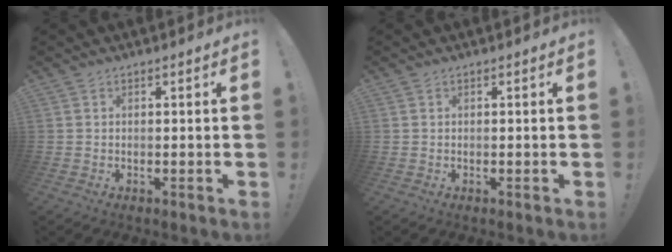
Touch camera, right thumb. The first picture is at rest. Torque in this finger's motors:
{"motor_torque": [-0.06, -0.01, -0.36, 0.15, 0.01]}